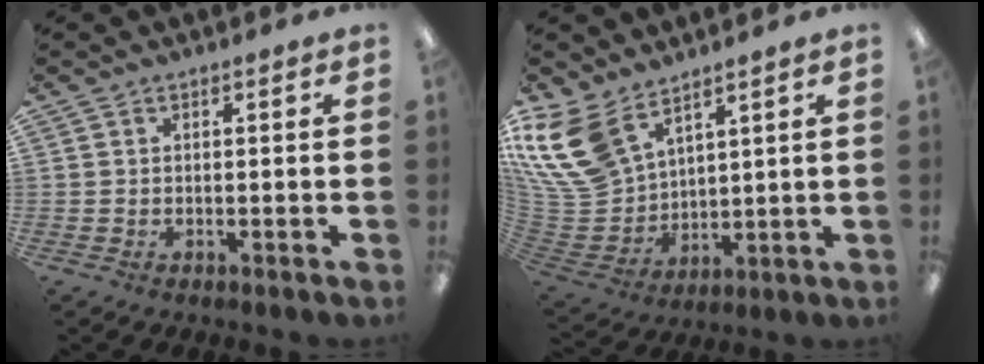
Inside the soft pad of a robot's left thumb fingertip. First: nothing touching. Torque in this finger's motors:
{"motor_torque": [1.53, 2.02, 1.18, -1.58, 0.35]}